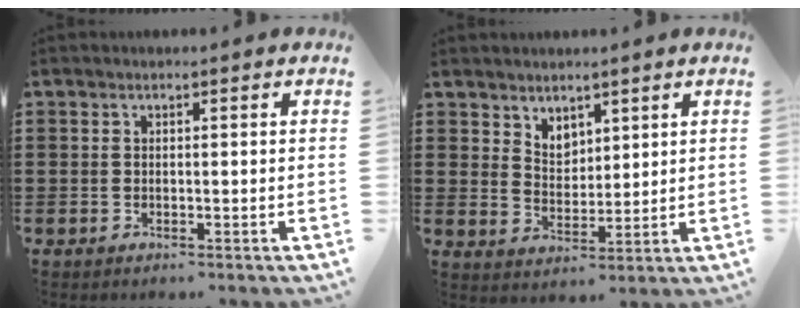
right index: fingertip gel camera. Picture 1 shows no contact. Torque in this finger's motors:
{"motor_torque": [0.07, -0.06, 0.07, 0.02]}